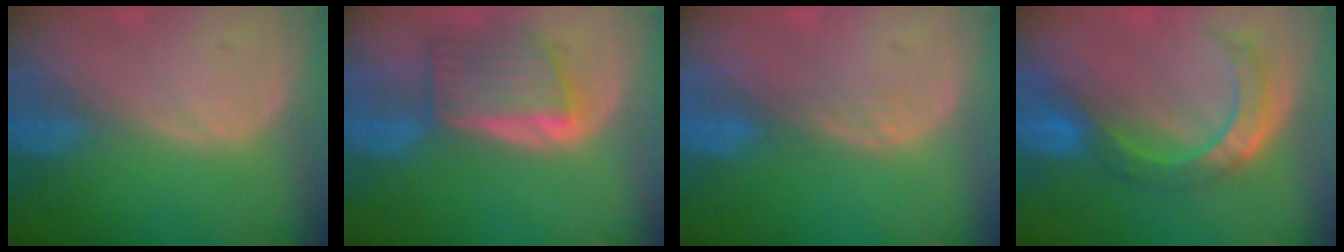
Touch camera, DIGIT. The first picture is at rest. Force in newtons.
{"total": 6.2, "press": 6.2, "slide": 0.4}
{"total": 1.1, "press": 1.1, "slide": 0.1}
{"total": 7.1, "press": 6.8, "slide": 2.0}